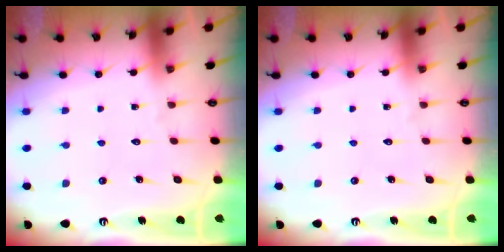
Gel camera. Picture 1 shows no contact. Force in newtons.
{"total": 0.0}